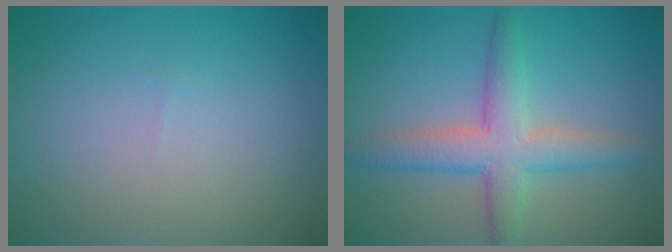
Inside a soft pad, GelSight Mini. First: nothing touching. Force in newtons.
{"total": 4.8, "press": 4.8, "slide": 0.2}